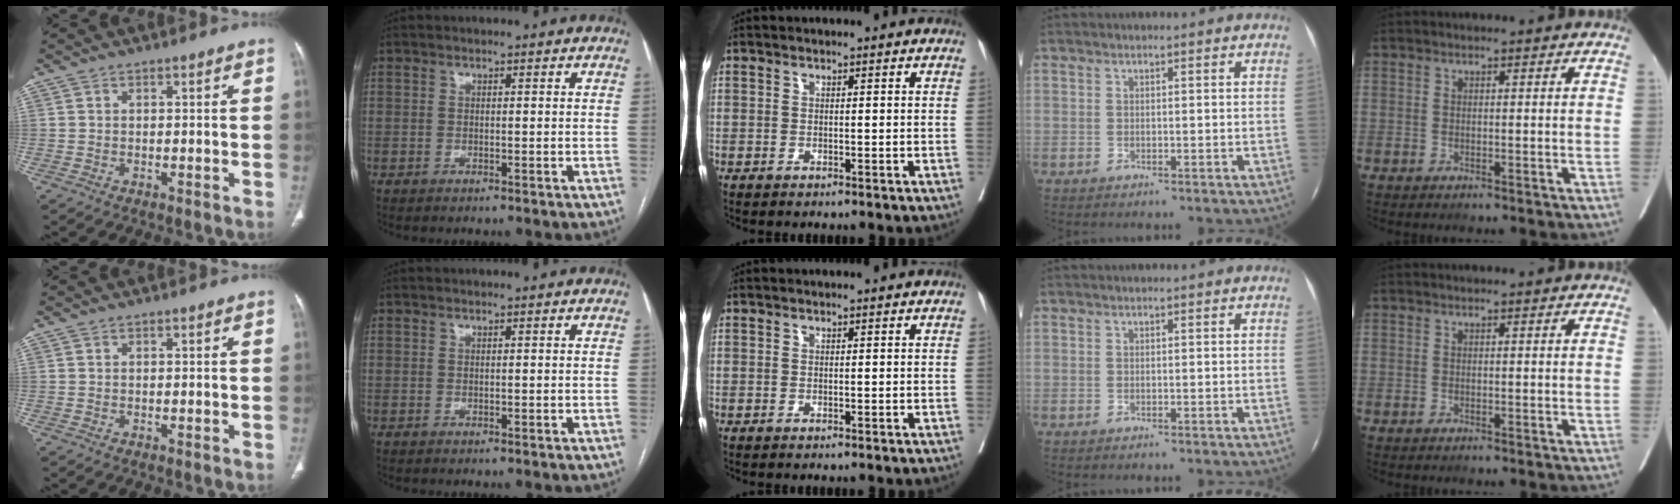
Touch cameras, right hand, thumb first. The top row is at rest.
{}